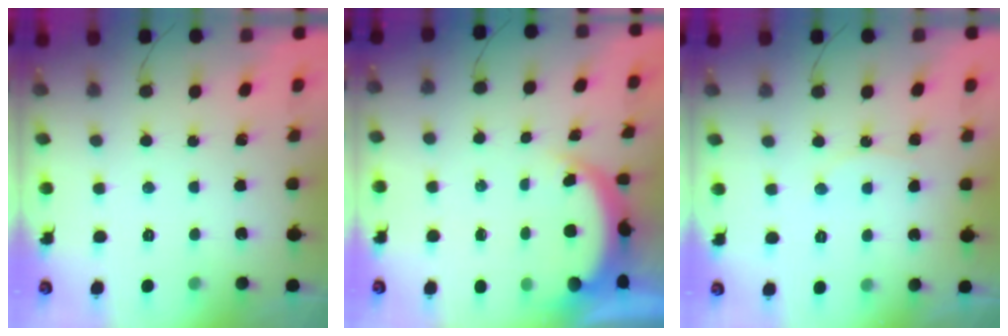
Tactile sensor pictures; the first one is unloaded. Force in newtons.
{"total": 5.5, "press": 5.5, "slide": 0.4}
{"total": 5.1, "press": 5.0, "slide": 0.4}